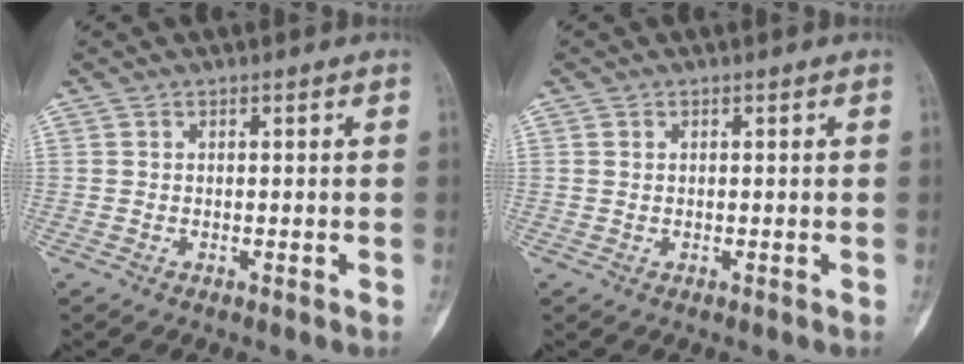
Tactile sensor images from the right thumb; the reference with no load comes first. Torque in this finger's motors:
{"motor_torque": [-0.30, 0.00, 0.21, 0.00, -0.05]}